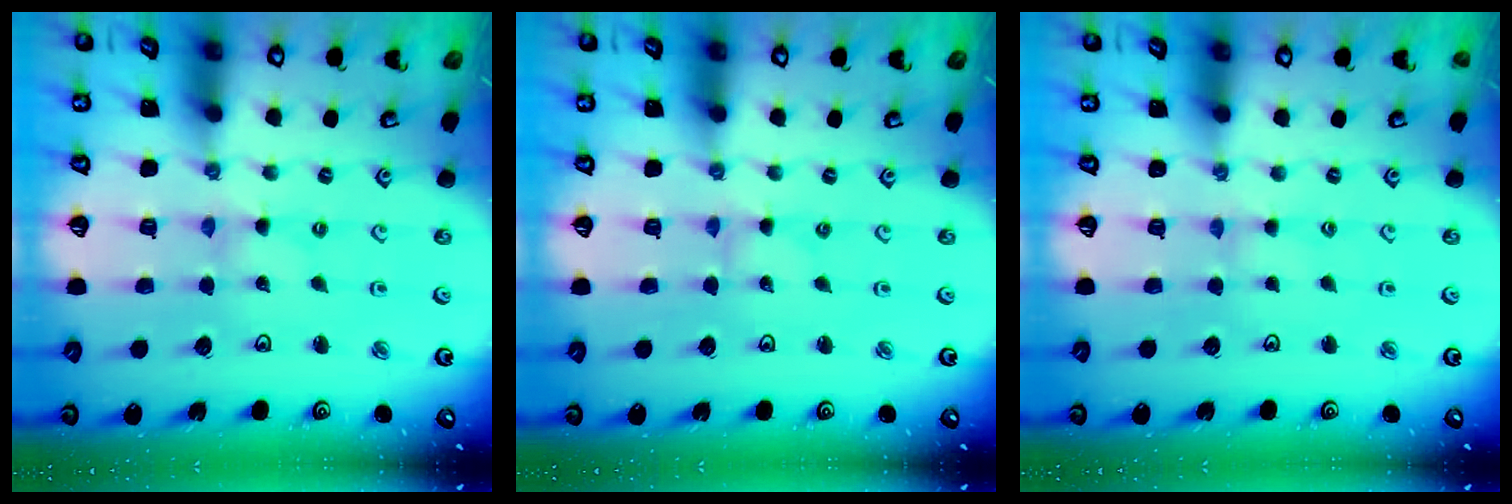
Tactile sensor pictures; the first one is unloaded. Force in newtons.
{"total": 0.0}
{"total": 1.3, "press": 1.3, "slide": 0.3}